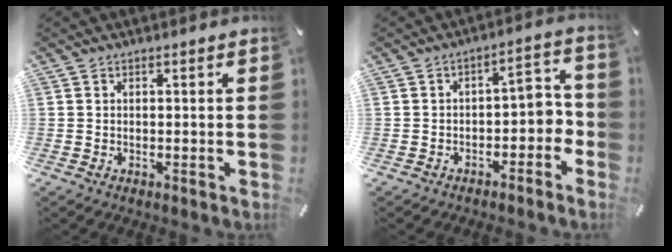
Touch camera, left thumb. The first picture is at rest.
{"total": 5.8, "force": [-2.0, 3.9, 3.8], "torque": [-0.054, 0.008, -0.042]}